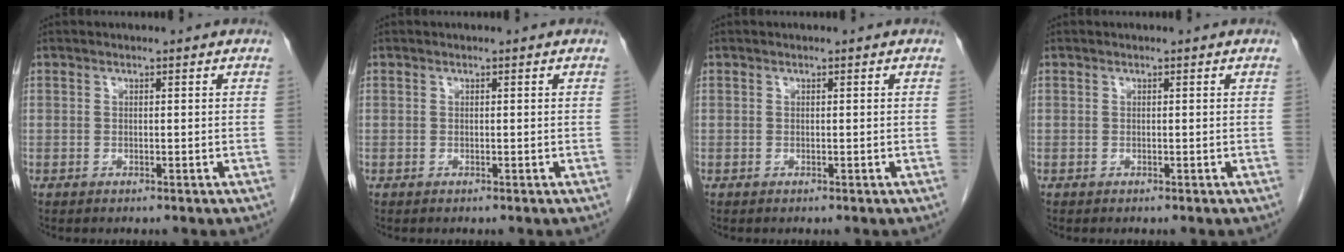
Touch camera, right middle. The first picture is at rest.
{"total": 0.0}
{"total": 0.0}
{"total": 0.0}